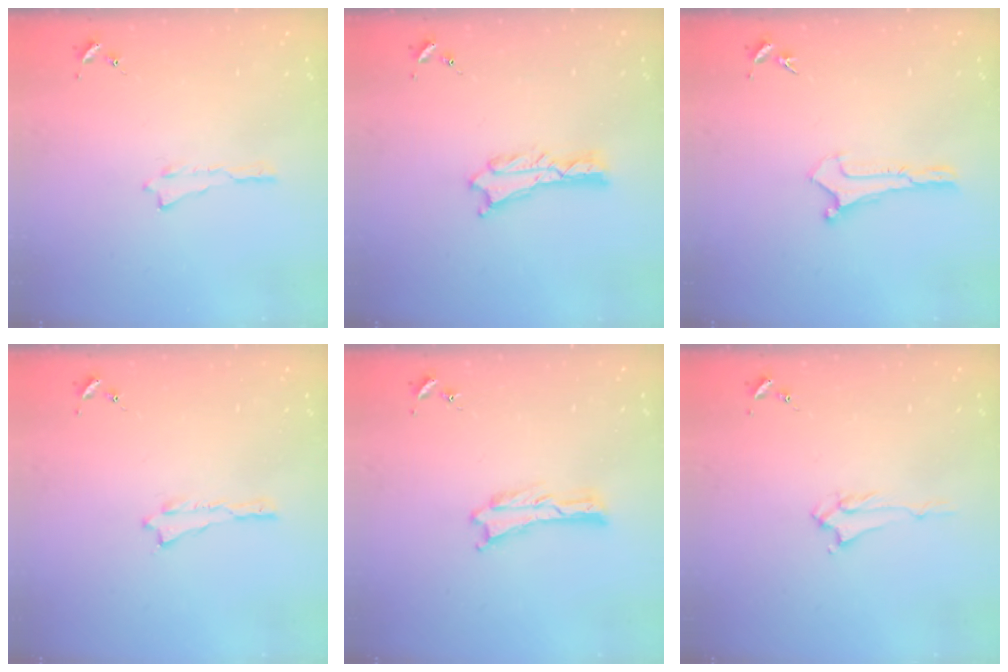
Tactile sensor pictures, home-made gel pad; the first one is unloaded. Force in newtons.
{"total": 1.3, "press": 1.3, "slide": 0.1}
{"total": 0.0}
{"total": 0.0}
{"total": 0.0}
{"total": 1.4, "press": 1.4, "slide": 0.3}